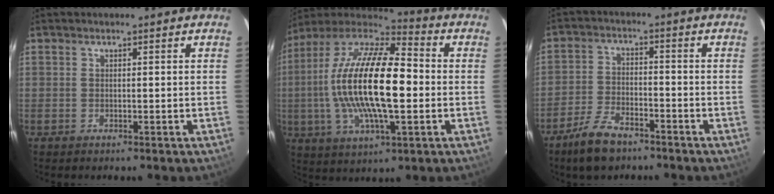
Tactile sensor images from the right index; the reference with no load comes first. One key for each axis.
{"total": 23.0, "fx": -0.7, "fy": 7.7, "fz": 21.7, "tx": -0.412, "ty": -0.002, "tz": -0.025}
{"total": 6.3, "fx": -4.7, "fy": 2.7, "fz": 3.2, "tx": -0.086, "ty": -0.002, "tz": -0.088}